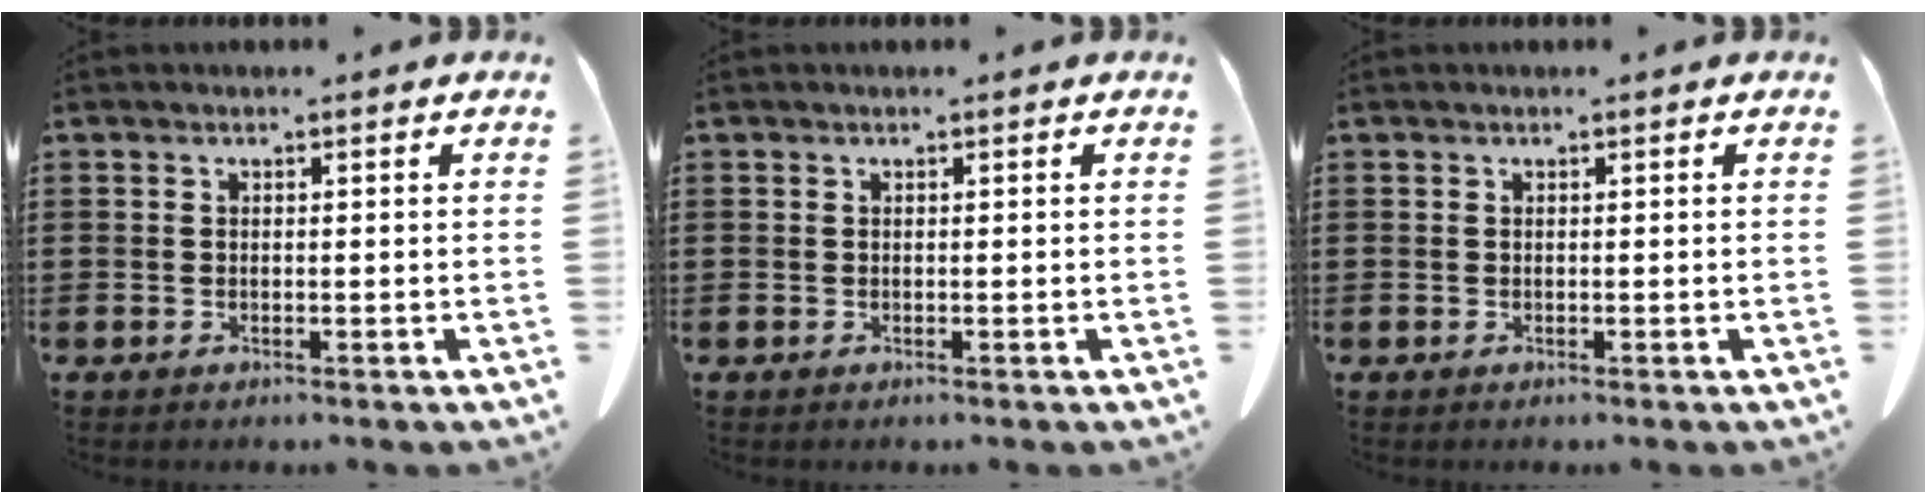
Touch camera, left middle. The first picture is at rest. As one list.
[{"total": 0.0}, {"total": 0.0}]